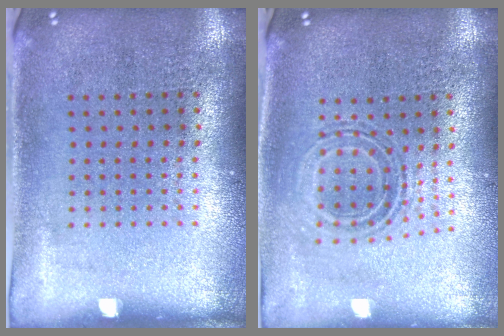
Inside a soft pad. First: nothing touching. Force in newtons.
{"total": 0.9, "press": 0.8, "slide": 0.3}